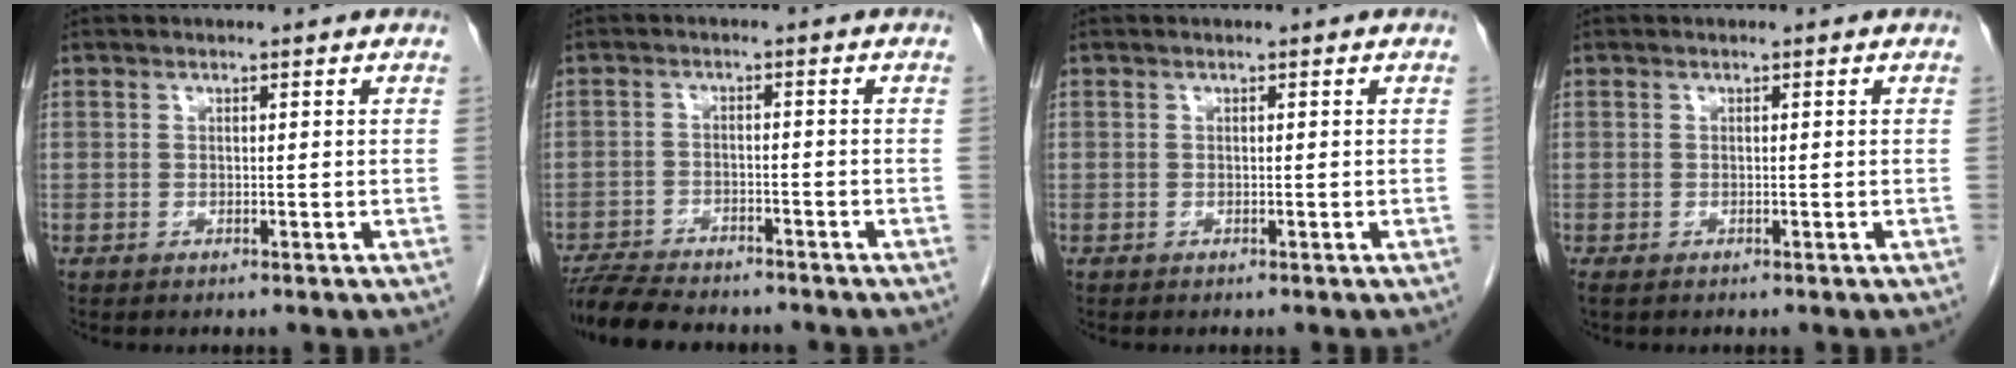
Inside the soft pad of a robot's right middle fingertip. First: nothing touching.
{"total": 9.8, "force": [-8.8, 2.0, 3.7], "torque": [-0.062, -0.012, -0.139]}
{"total": 0.0}
{"total": 0.7, "force": [-0.5, 0.3, 0.4], "torque": [-0.006, -0.001, -0.006]}